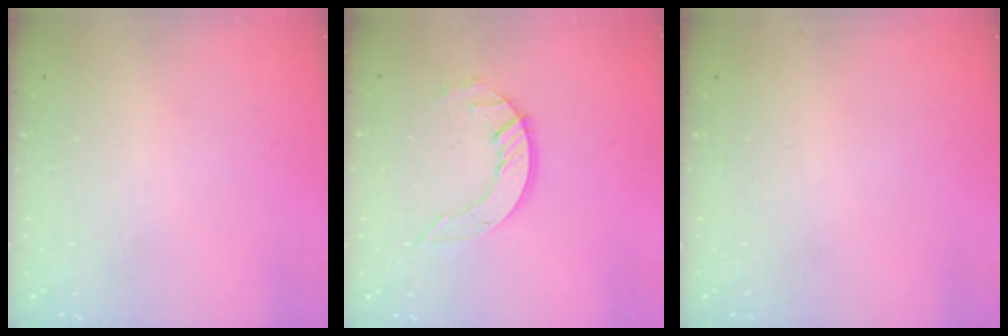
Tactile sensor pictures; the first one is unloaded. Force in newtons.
{"total": 8.7, "press": 8.6, "slide": 0.8}
{"total": 0.0}